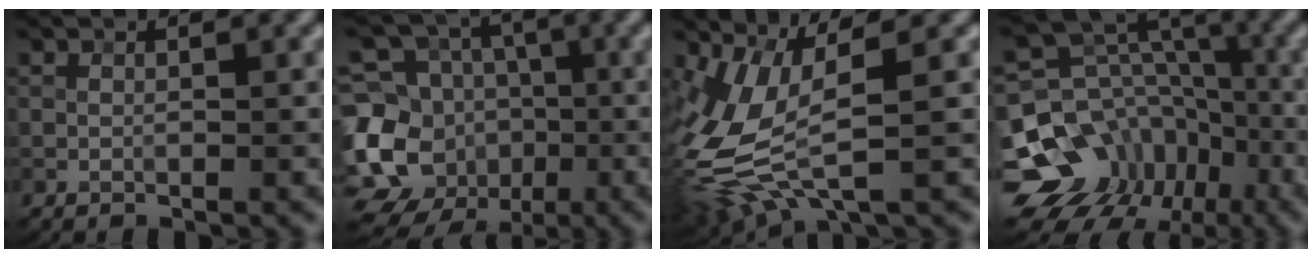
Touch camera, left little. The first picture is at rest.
{"total": 12.7, "force": [-4.6, 10.8, 4.9], "torque": [-0.131, 0.000, -0.075]}
{"total": 7.8, "force": [-1.4, 3.0, 7.0], "torque": [-0.178, -0.008, -0.032]}
{"total": 11.4, "force": [-5.0, 9.2, 4.5], "torque": [-0.086, 0.024, -0.087]}